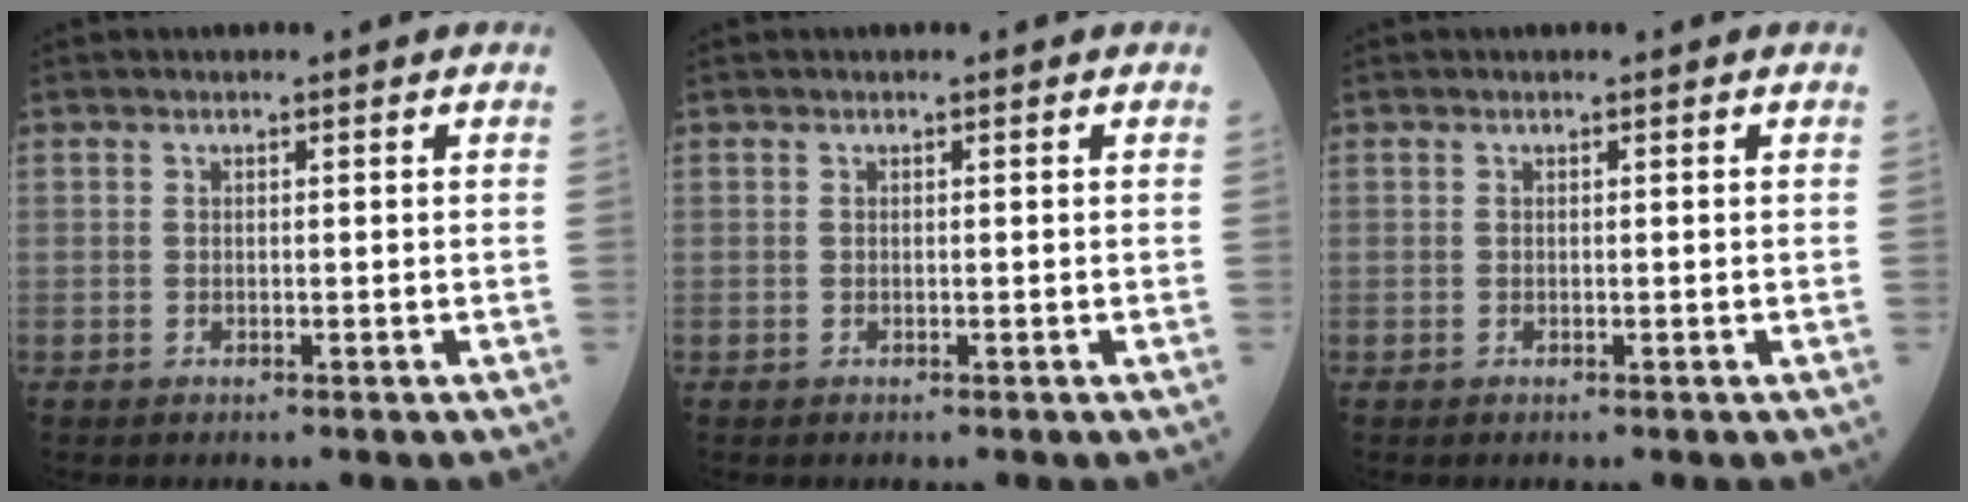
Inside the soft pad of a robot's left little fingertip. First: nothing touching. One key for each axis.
{"total": 0.0}
{"total": 0.0}